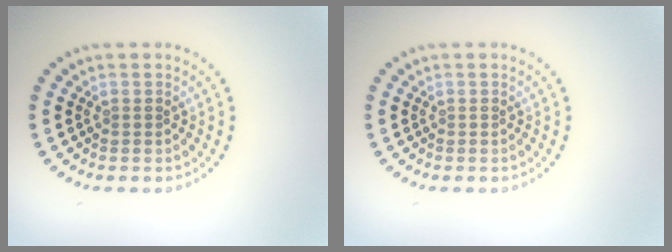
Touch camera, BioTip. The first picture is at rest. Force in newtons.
{"total": 0.0}